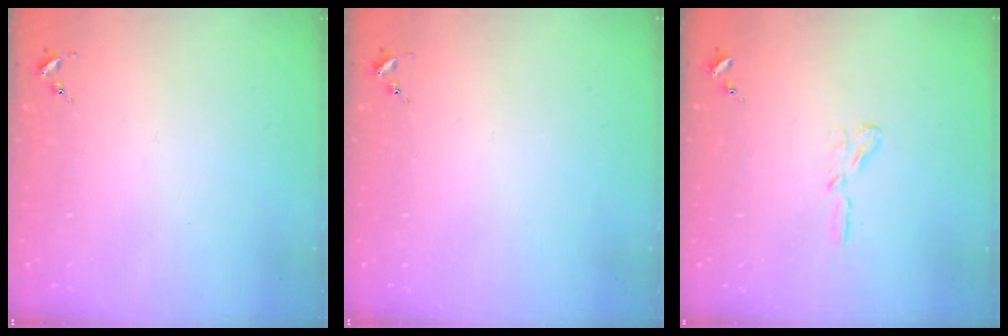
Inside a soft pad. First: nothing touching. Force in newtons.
{"total": 0.0}
{"total": 3.7, "press": 3.7, "slide": 0.4}